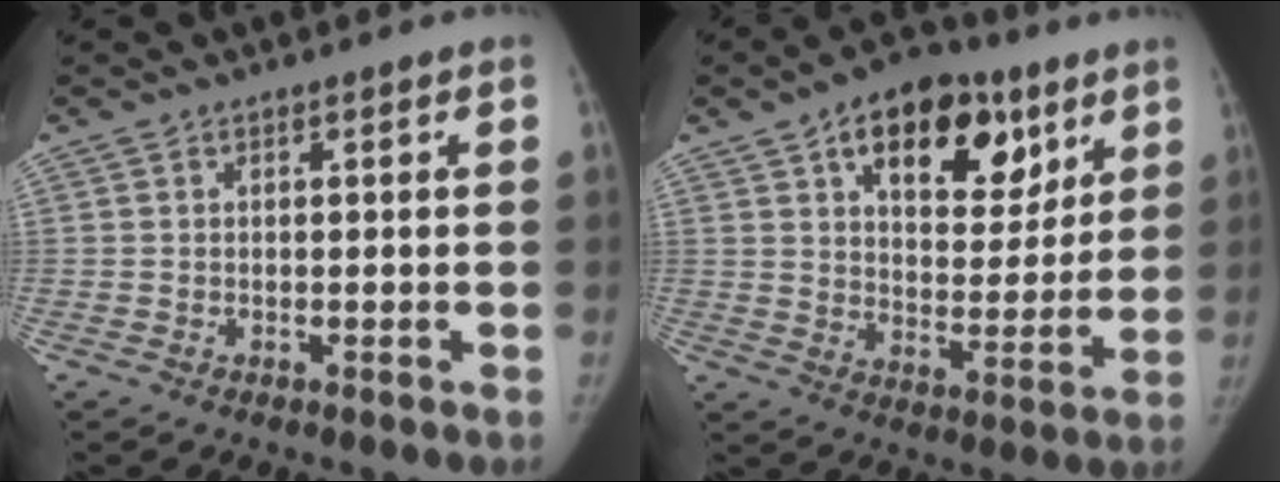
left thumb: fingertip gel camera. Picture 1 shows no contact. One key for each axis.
{"total": 18.7, "fx": 9.5, "fy": 10.6, "fz": 12.1, "tx": -0.124, "ty": -0.028, "tz": 0.144}